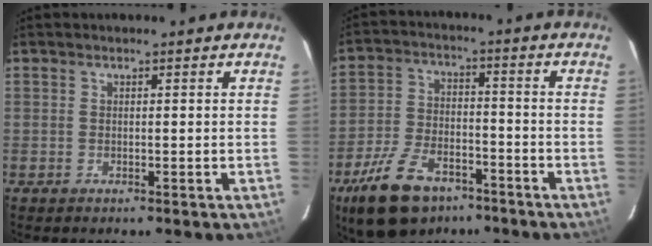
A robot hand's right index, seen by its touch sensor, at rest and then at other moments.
{"total": 14.8, "force": [-9.4, 7.8, 8.3], "torque": [-0.185, -0.005, -0.162]}